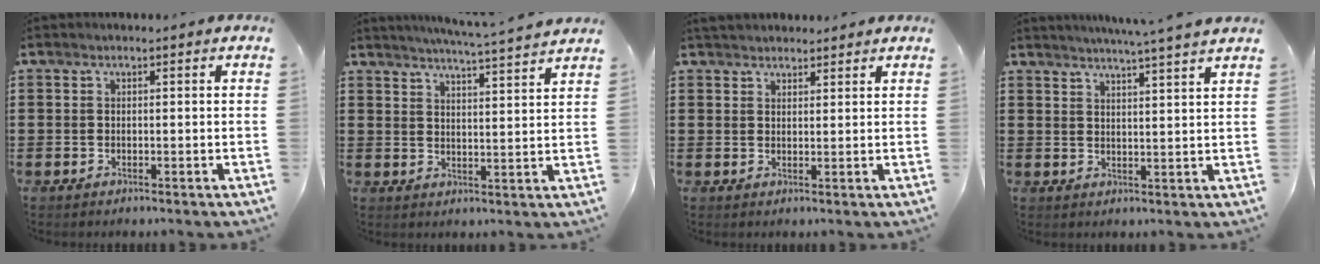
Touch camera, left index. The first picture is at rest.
{"total": 4.6, "force": [4.4, -0.9, 1.2], "torque": [-0.040, -0.031, 0.074]}
{"total": 2.3, "force": [2.1, 0.8, -0.1], "torque": [-0.004, 0.003, 0.042]}
{"total": 4.2, "force": [3.8, -1.1, 1.2], "torque": [-0.035, -0.019, 0.066]}